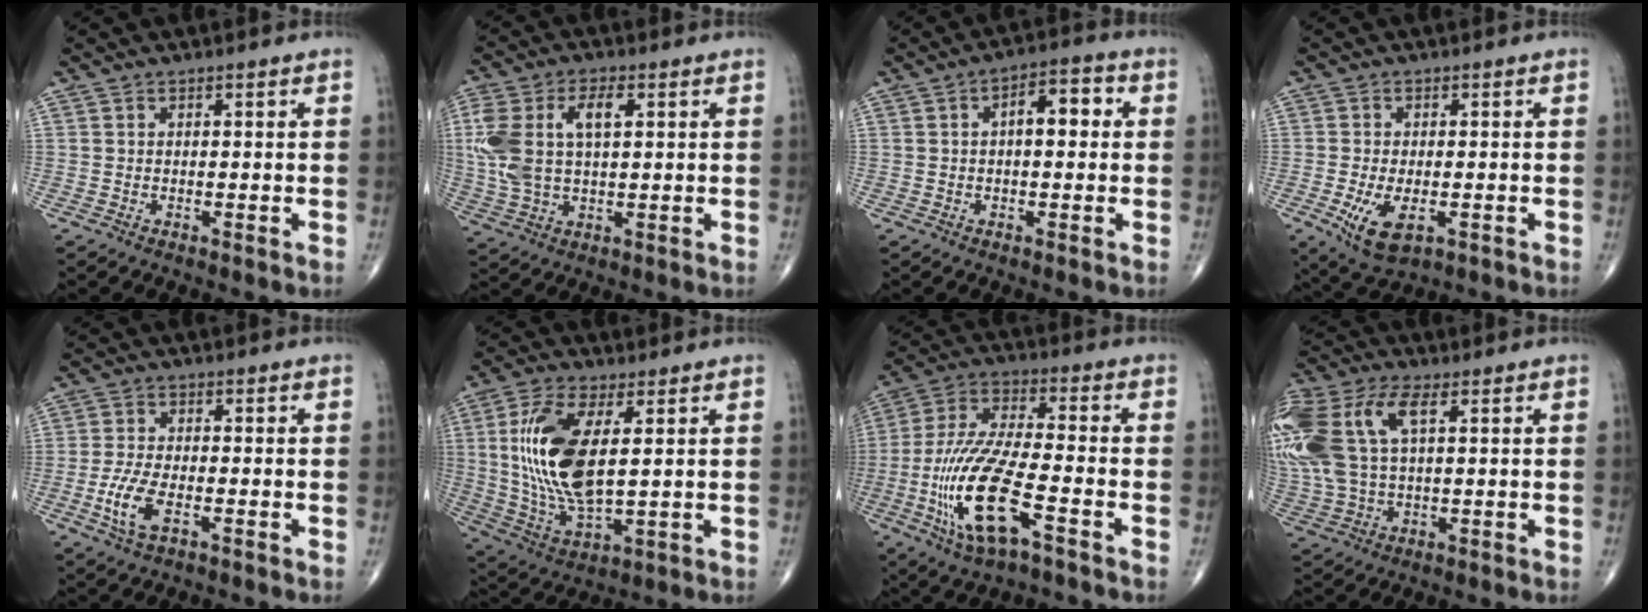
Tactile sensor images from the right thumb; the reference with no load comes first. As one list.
[{"total": 13.3, "force": [2.8, 6.9, 11.0], "torque": [-0.250, 0.015, 0.061]}, {"total": 6.6, "force": [0.9, 3.1, 5.7], "torque": [-0.068, 0.016, 0.004]}, {"total": 7.6, "force": [-2.4, 3.8, 6.1], "torque": [-0.114, -0.009, -0.031]}, {"total": 6.4, "force": [-2.3, 2.8, 5.3], "torque": [-0.118, 0.007, -0.044]}, {"total": 16.4, "force": [2.7, 6.9, 14.6], "torque": [-0.301, -0.020, 0.058]}, {"total": 17.6, "force": [-6.4, 5.3, 15.5], "torque": [-0.336, 0.024, -0.114]}, {"total": 21.4, "force": [5.9, 11.6, 17.0], "torque": [-0.438, 0.031, 0.111]}]